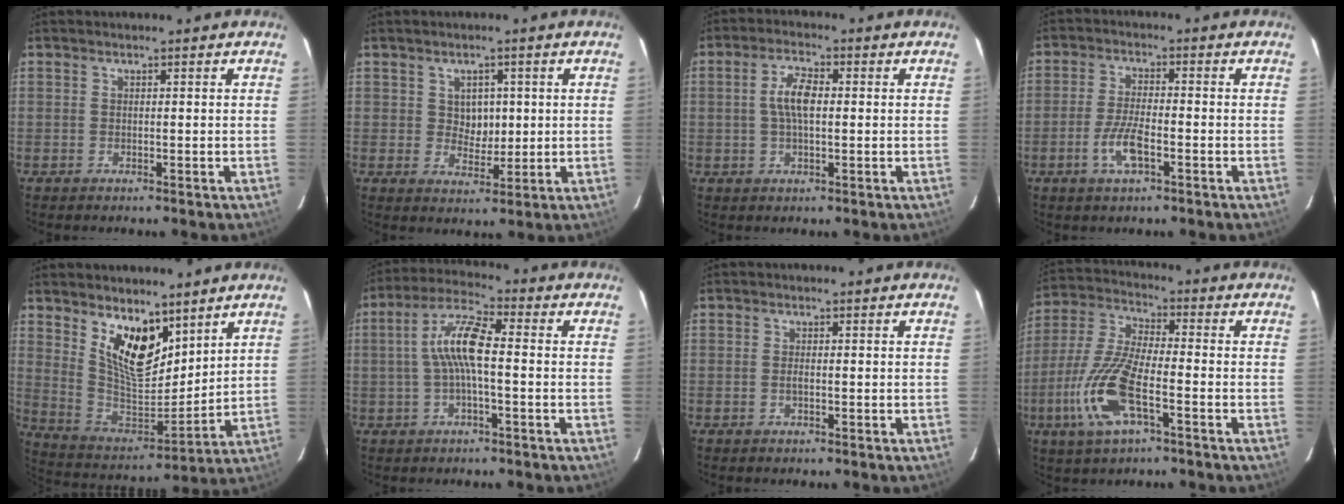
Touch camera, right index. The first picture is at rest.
{"total": 4.4, "force": [0.9, 3.6, 2.3], "torque": [-0.032, 0.005, 0.020]}
{"total": 5.6, "force": [0.4, 2.1, 5.2], "torque": [-0.099, 0.009, 0.009]}
{"total": 6.4, "force": [-2.8, 1.9, 5.5], "torque": [-0.117, -0.003, -0.054]}
{"total": 14.1, "force": [8.7, 6.3, 9.1], "torque": [-0.167, -0.016, 0.174]}
{"total": 8.9, "force": [-0.3, 1.9, 8.6], "torque": [-0.176, 0.018, -0.006]}
{"total": 0.9, "force": [-0.3, 0.2, 0.8], "torque": [-0.016, 0.001, -0.004]}
{"total": 14.4, "force": [-5.6, 4.6, 12.4], "torque": [-0.277, -0.009, -0.114]}